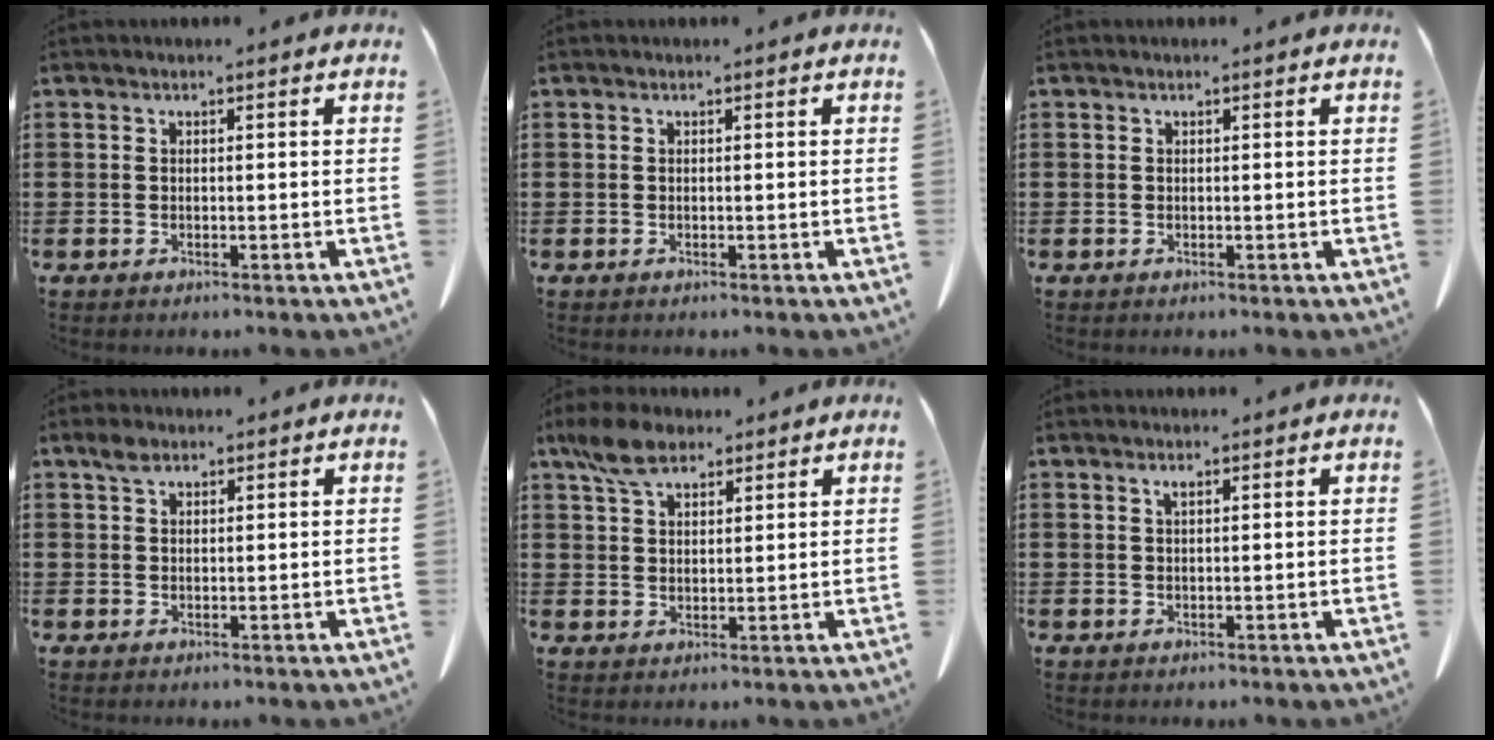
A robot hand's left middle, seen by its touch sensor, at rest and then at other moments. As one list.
[{"total": 0.0}, {"total": 0.0}, {"total": 2.1, "force": [1.4, 1.1, 1.1], "torque": [-0.027, 0.003, 0.026]}, {"total": 6.2, "force": [4.3, 2.9, 3.4], "torque": [-0.079, 0.004, 0.083]}, {"total": 0.9, "force": [0.5, 0.1, 0.8], "torque": [-0.016, 0.001, 0.009]}]